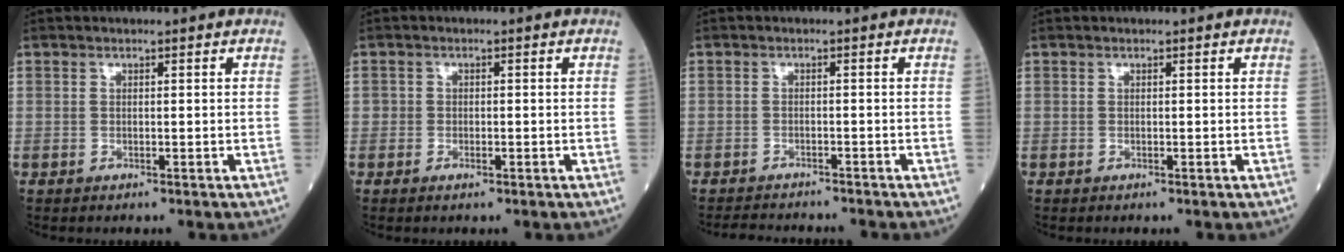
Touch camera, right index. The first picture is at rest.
{"total": 1.4, "force": [-0.6, 0.9, 0.8], "torque": [-0.011, 0.002, -0.006]}
{"total": 7.2, "force": [-6.9, 1.5, 1.3], "torque": [-0.016, -0.001, -0.100]}
{"total": 0.0}